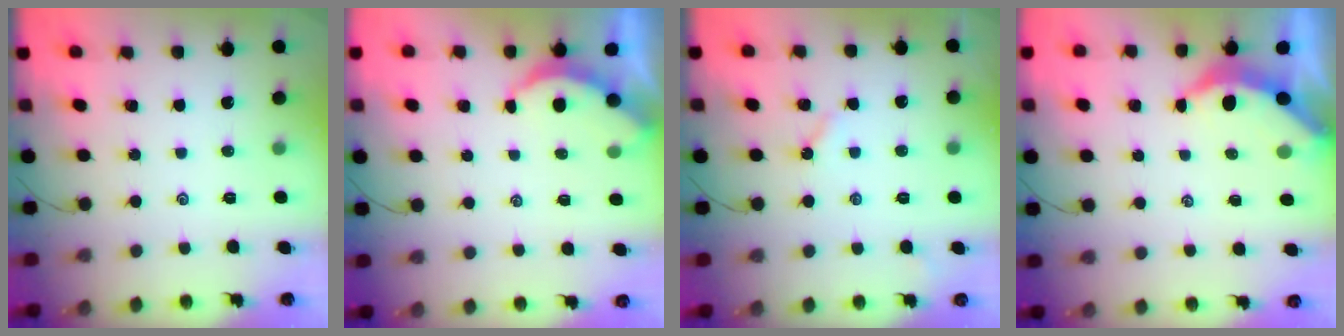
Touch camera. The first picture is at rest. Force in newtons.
{"total": 2.1, "press": 2.0, "slide": 0.4}
{"total": 2.6, "press": 2.5, "slide": 0.3}
{"total": 3.8, "press": 3.8, "slide": 0.4}